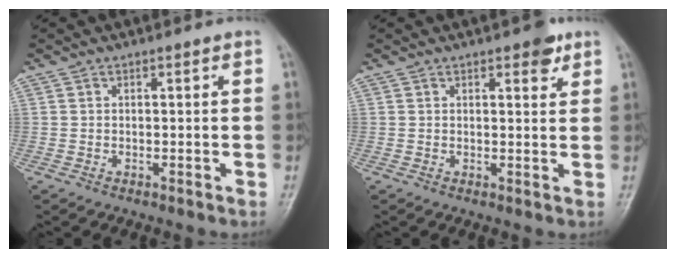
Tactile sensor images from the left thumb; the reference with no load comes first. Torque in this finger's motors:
{"motor_torque": [3.81, 1.22, 0.08, -0.51, 0.06]}